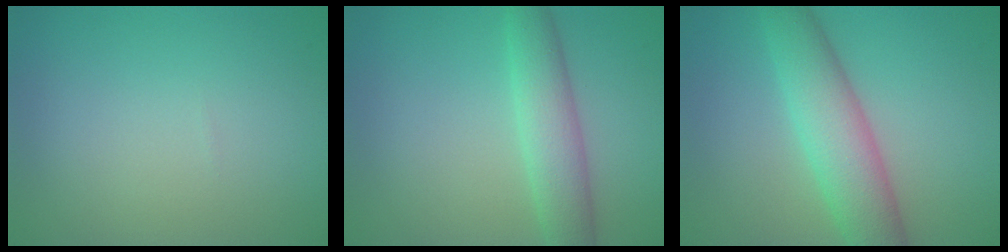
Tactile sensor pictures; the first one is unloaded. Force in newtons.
{"total": 3.9, "press": 3.9, "slide": 0.1}
{"total": 5.8, "press": 5.8, "slide": 0.2}